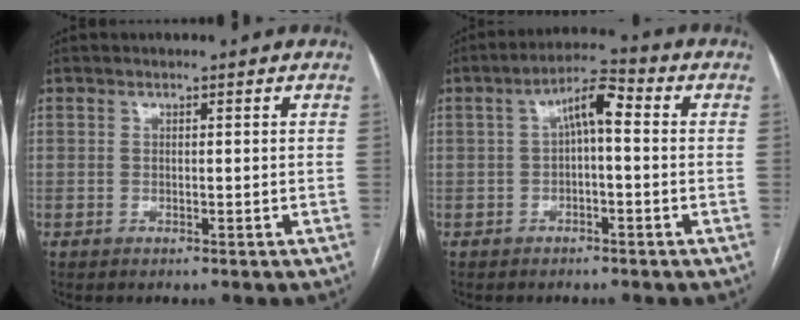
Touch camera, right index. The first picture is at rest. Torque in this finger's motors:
{"motor_torque": [0.65, -0.10, 0.35, 0.09]}